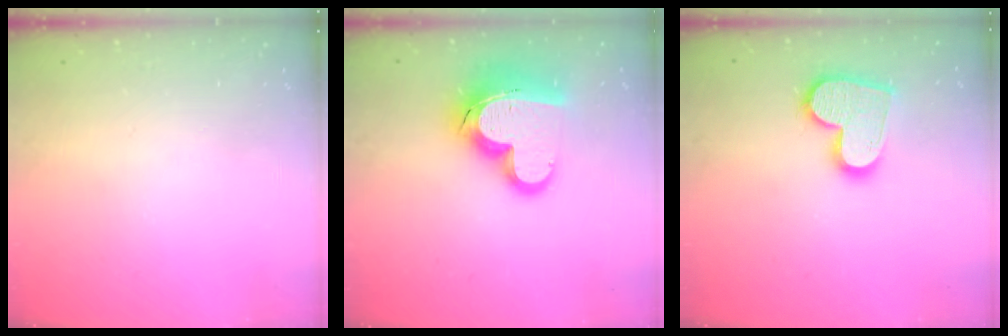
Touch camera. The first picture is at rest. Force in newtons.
{"total": 19.3, "press": 19.2, "slide": 1.8}
{"total": 15.2, "press": 15.1, "slide": 1.2}